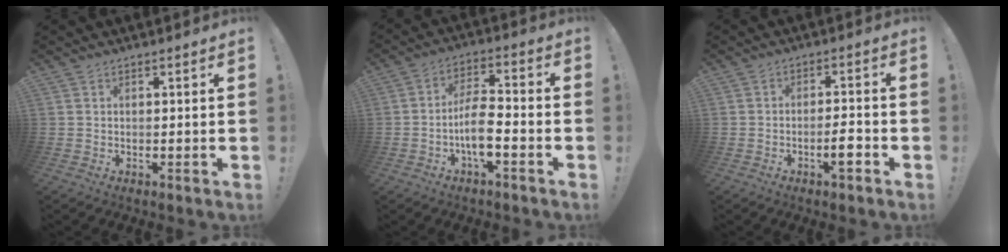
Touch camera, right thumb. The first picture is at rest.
{"total": 9.2, "force": [-3.5, 4.1, 7.5], "torque": [-0.138, 0.010, -0.062]}
{"total": 5.1, "force": [-2.8, 1.2, 4.1], "torque": [-0.057, 0.009, -0.047]}